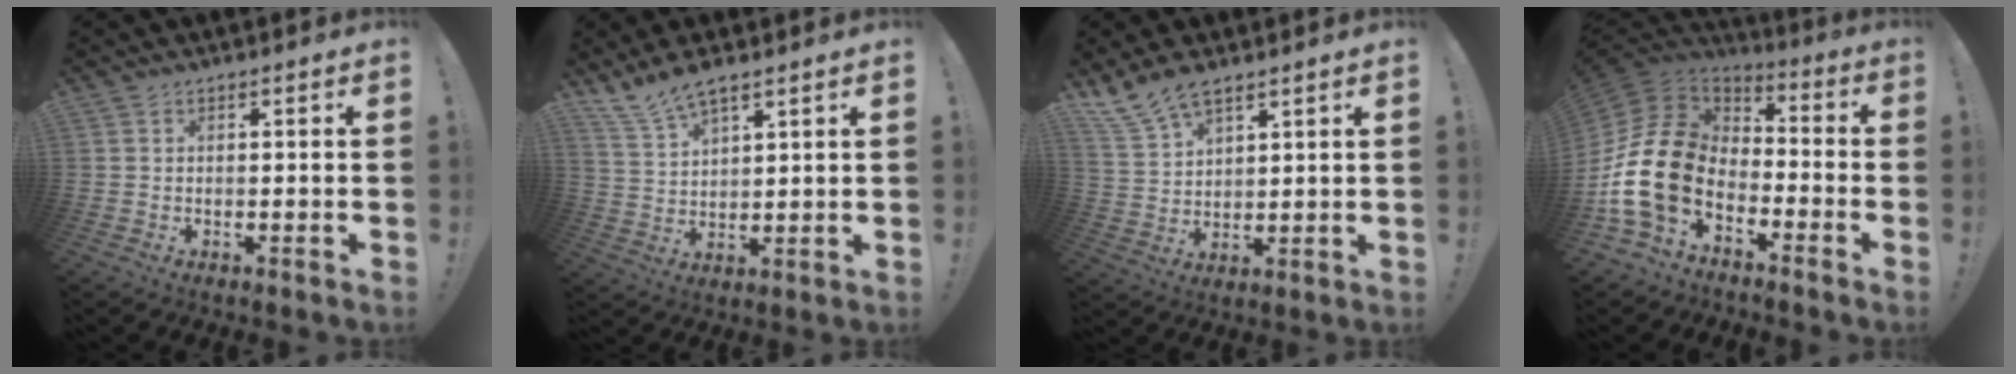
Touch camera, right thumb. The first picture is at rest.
{"total": 7.6, "force": [6.5, 2.0, 3.5], "torque": [-0.077, -0.033, 0.123]}
{"total": 8.5, "force": [6.8, 3.4, 3.9], "torque": [-0.085, -0.033, 0.134]}
{"total": 17.4, "force": [-5.2, 11.6, 11.8], "torque": [-0.253, 0.027, -0.086]}